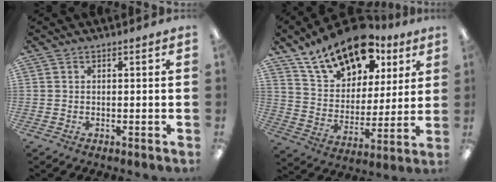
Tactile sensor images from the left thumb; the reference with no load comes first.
{"total": 17.2, "force": [12.7, 8.8, 7.6], "torque": [-0.140, -0.073, 0.229]}